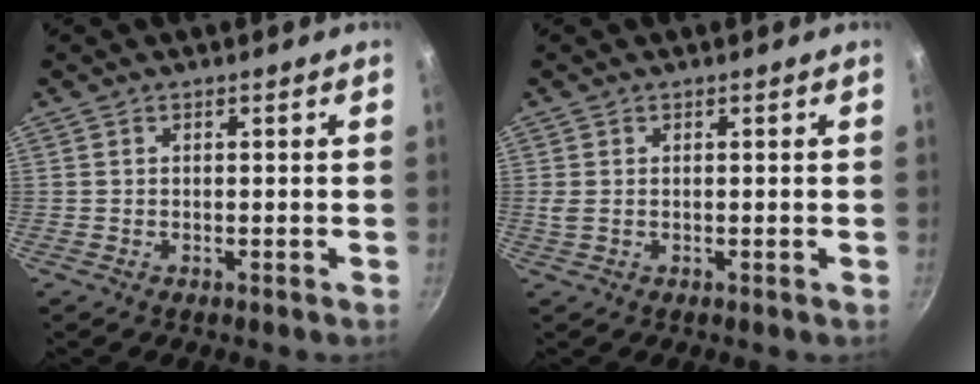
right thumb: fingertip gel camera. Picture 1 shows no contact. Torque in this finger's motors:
{"motor_torque": [-0.37, 0.37, 0.27, 0.10, 0.00]}